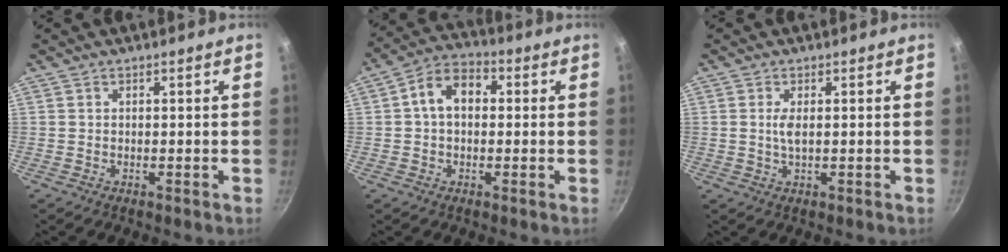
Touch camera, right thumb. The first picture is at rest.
{"total": 8.4, "force": [0.9, 5.8, 5.9], "torque": [-0.074, 0.027, -0.001]}
{"total": 2.3, "force": [0.3, 0.8, 2.1], "torque": [-0.045, -0.001, 0.006]}